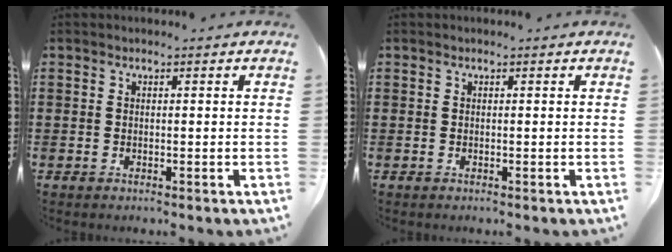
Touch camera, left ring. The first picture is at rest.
{"total": 0.0}